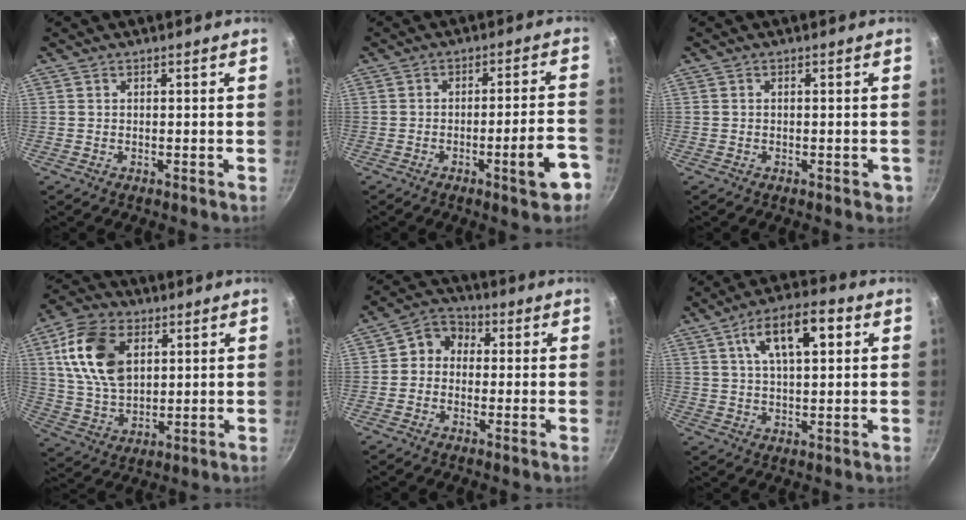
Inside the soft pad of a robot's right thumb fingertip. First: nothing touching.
{"total": 8.6, "force": [-4.3, 1.8, 7.3], "torque": [-0.089, 0.034, -0.053]}
{"total": 1.6, "force": [-0.6, 1.0, 1.2], "torque": [-0.010, 0.004, -0.007]}
{"total": 15.3, "force": [4.7, 9.8, 10.8], "torque": [-0.183, -0.008, 0.091]}
{"total": 5.8, "force": [0.1, 5.1, 2.8], "torque": [-0.018, 0.017, -0.021]}
{"total": 11.9, "force": [4.1, 5.1, 10.0], "torque": [-0.151, 0.009, 0.063]}